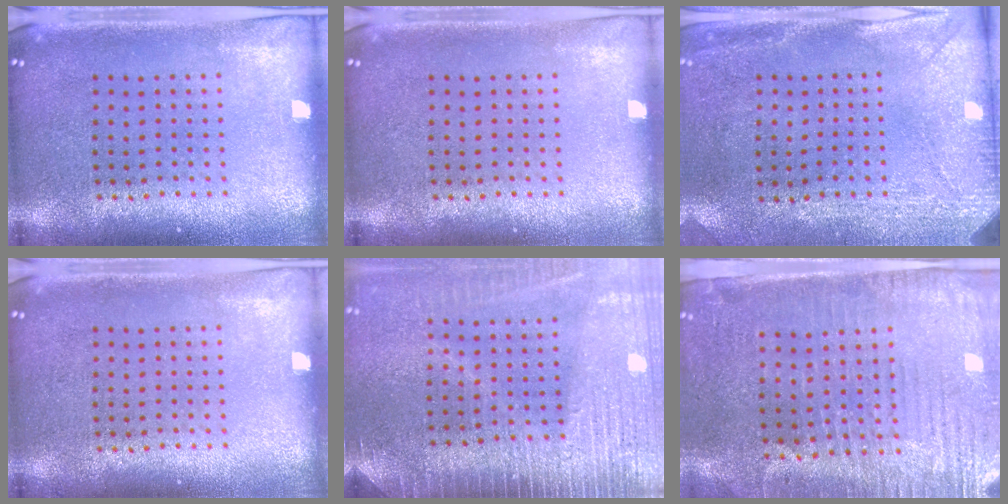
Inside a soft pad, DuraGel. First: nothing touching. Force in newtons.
{"total": 0.0}
{"total": 2.9, "press": 2.3, "slide": 1.8}
{"total": 0.0}
{"total": 3.5, "press": 3.0, "slide": 1.7}
{"total": 3.2, "press": 2.9, "slide": 1.4}